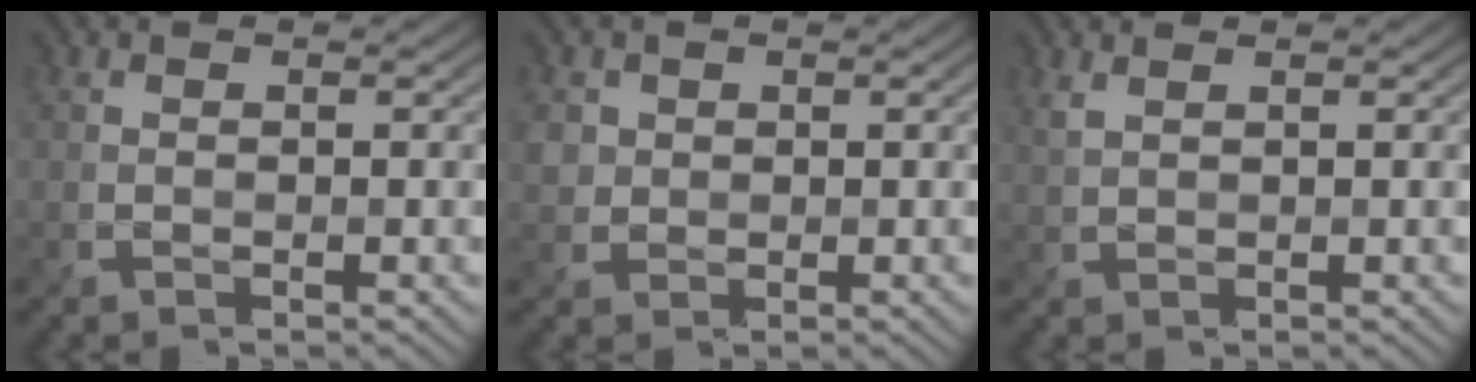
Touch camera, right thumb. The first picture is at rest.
{"total": 2.1, "force": [0.8, 2.0, 0.2], "torque": [-0.016, -0.003, 0.016]}
{"total": 1.4, "force": [1.1, 0.4, 0.7], "torque": [-0.021, 0.002, 0.024]}